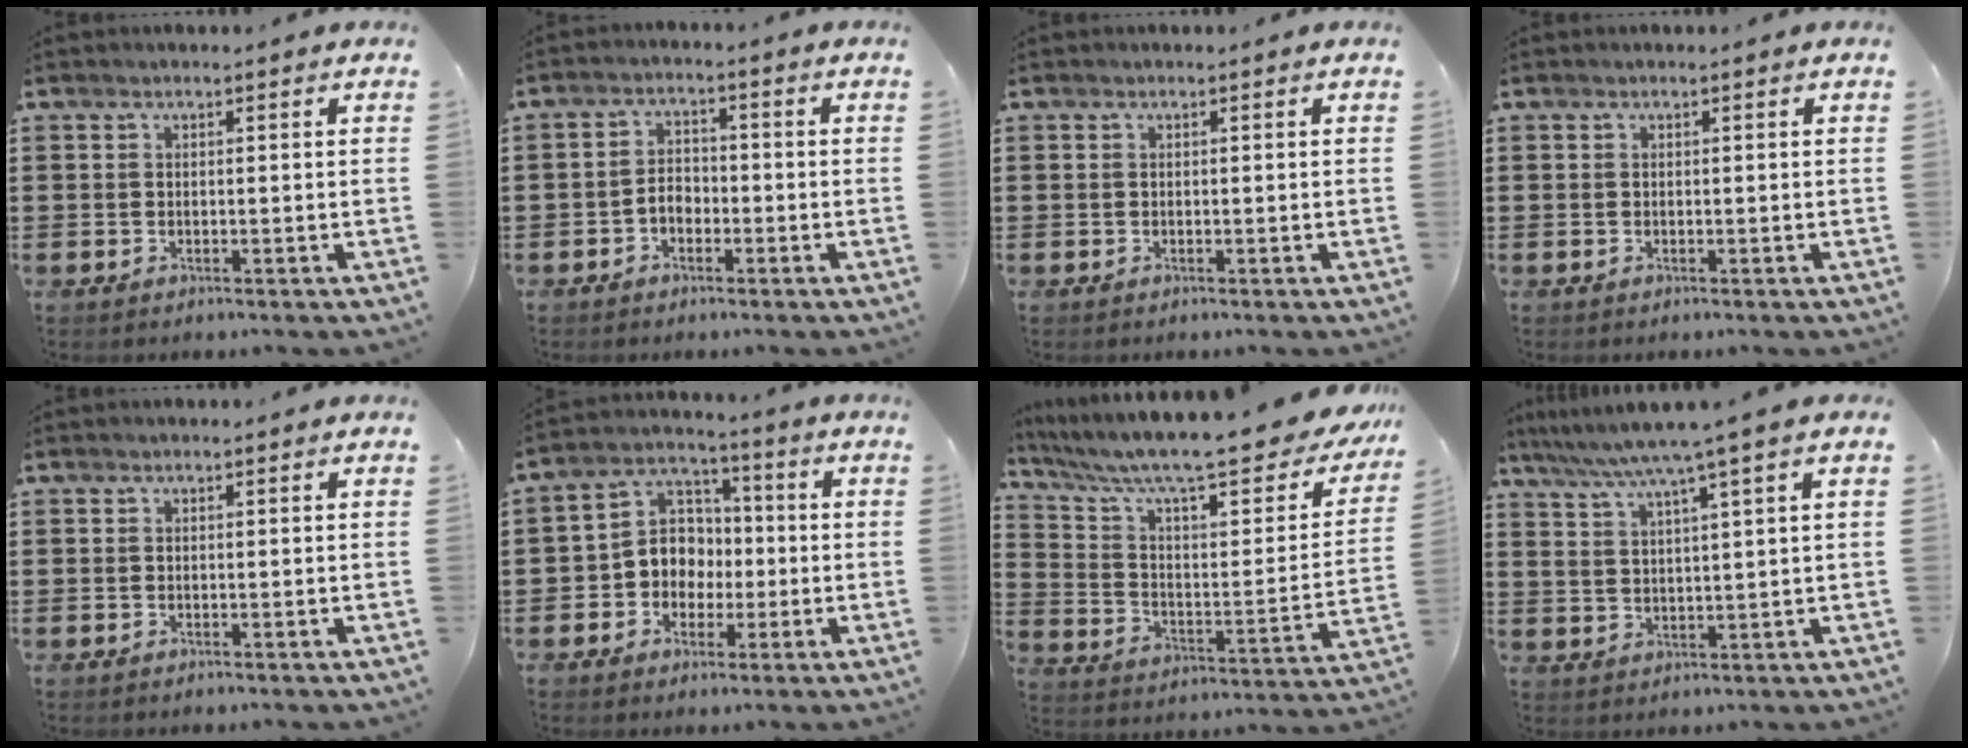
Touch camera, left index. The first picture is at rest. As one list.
[{"total": 2.9, "force": [-1.3, 1.8, 1.8], "torque": [-0.043, 0.003, -0.029]}, {"total": 0.0}, {"total": 0.0}, {"total": 0.0}, {"total": 6.8, "force": [-1.4, 6.3, 2.1], "torque": [-0.066, 0.014, -0.031]}, {"total": 11.5, "force": [9.0, 1.7, 7.0], "torque": [-0.152, -0.064, 0.147]}, {"total": 6.1, "force": [4.4, -0.6, 4.1], "torque": [-0.092, -0.018, 0.071]}]